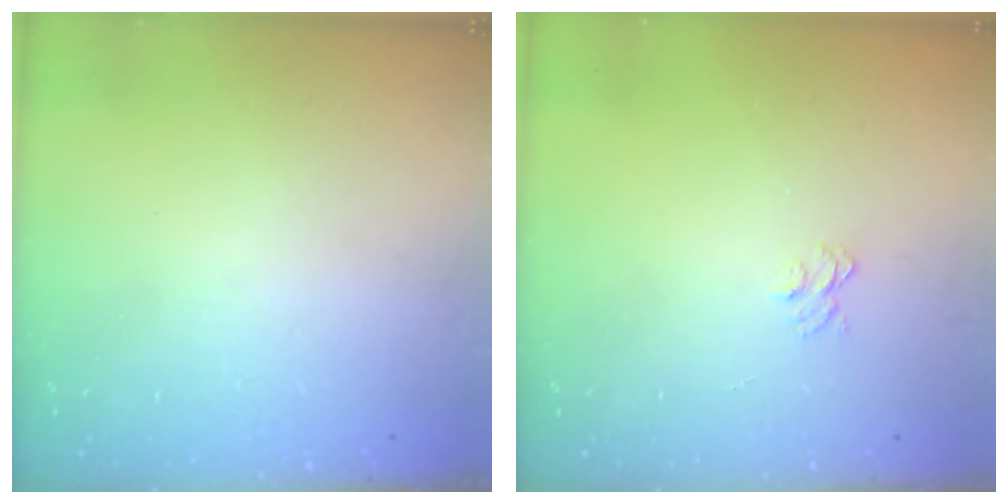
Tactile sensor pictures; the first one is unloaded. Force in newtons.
{"total": 3.9, "press": 3.8, "slide": 0.3}